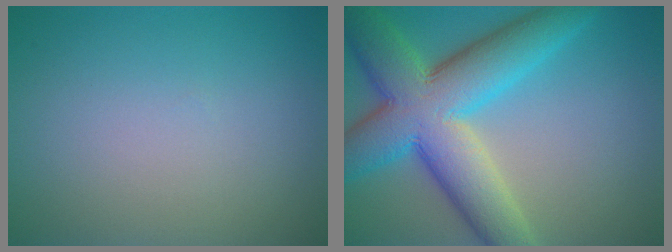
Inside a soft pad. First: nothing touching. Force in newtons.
{"total": 11.5, "press": 11.5, "slide": 0.4}